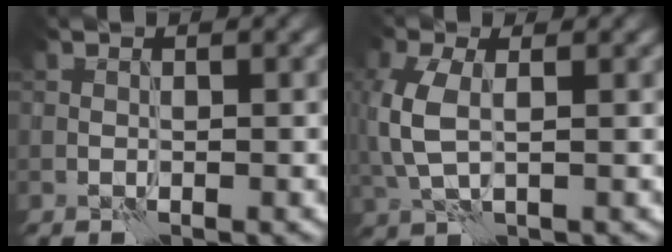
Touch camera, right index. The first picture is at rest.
{"total": 4.5, "force": [0.3, 2.4, 3.9], "torque": [-0.111, 0.002, 0.005]}